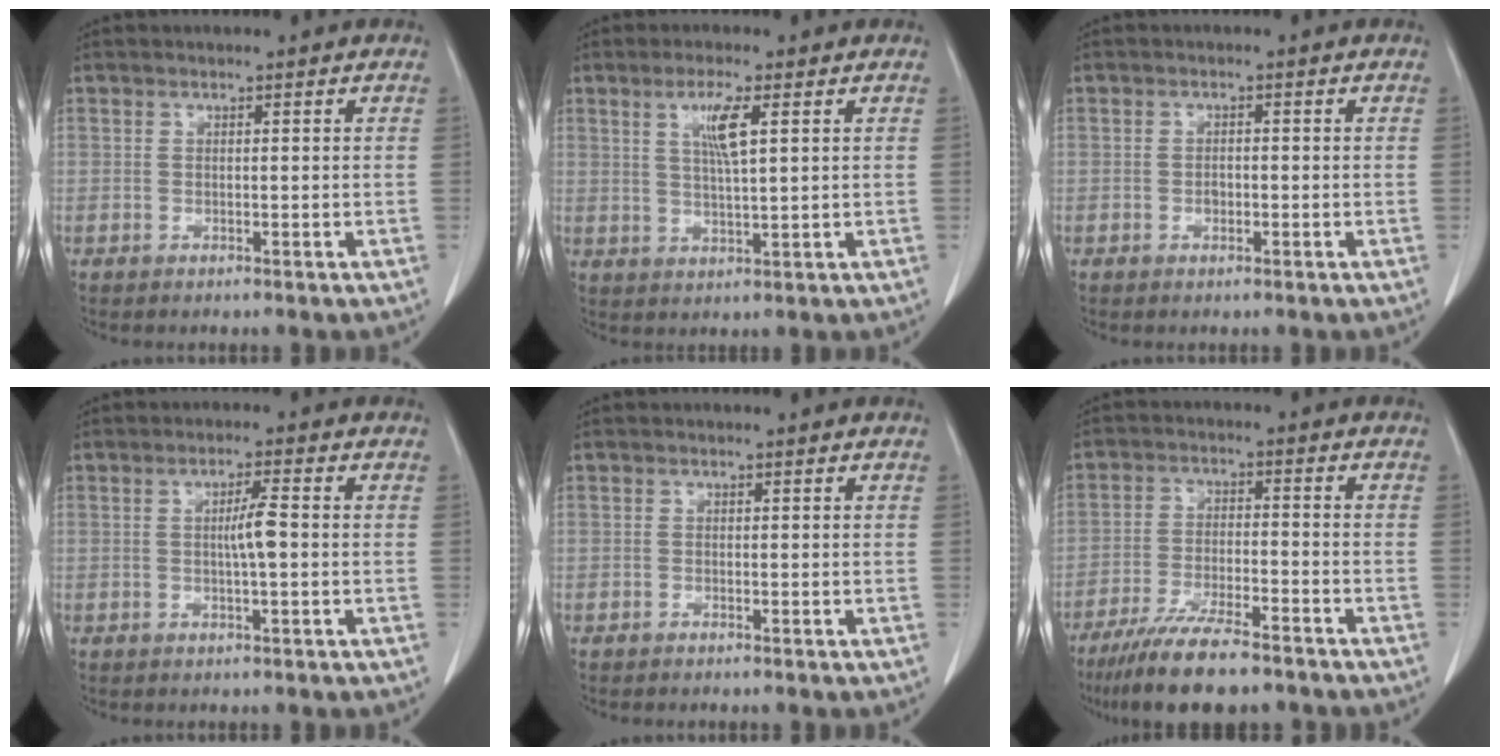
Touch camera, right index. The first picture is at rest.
{"total": 5.1, "force": [1.9, 0.3, 4.7], "torque": [-0.090, -0.002, 0.036]}
{"total": 1.3, "force": [-0.6, 0.7, 0.9], "torque": [-0.015, 0.003, -0.010]}
{"total": 3.4, "force": [-0.2, 0.0, 3.3], "torque": [-0.059, 0.000, -0.005]}
{"total": 0.0}
{"total": 12.1, "force": [-9.8, 1.9, 6.8], "torque": [-0.115, -0.026, -0.161]}